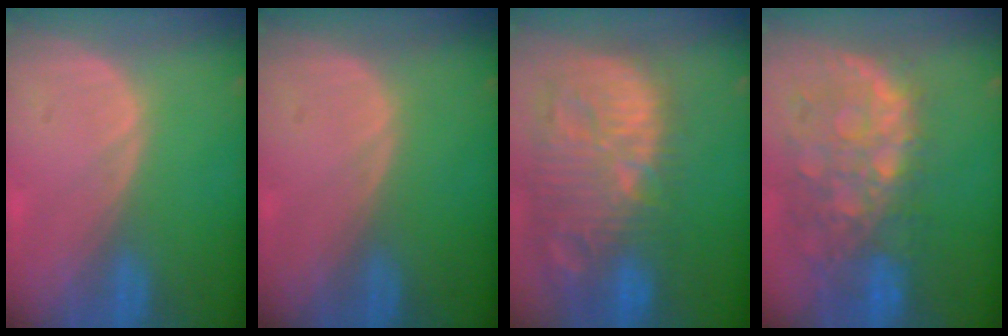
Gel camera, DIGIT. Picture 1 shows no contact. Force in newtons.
{"total": 0.0}
{"total": 14.5, "press": 12.5, "slide": 7.3}
{"total": 11.5, "press": 9.7, "slide": 6.2}